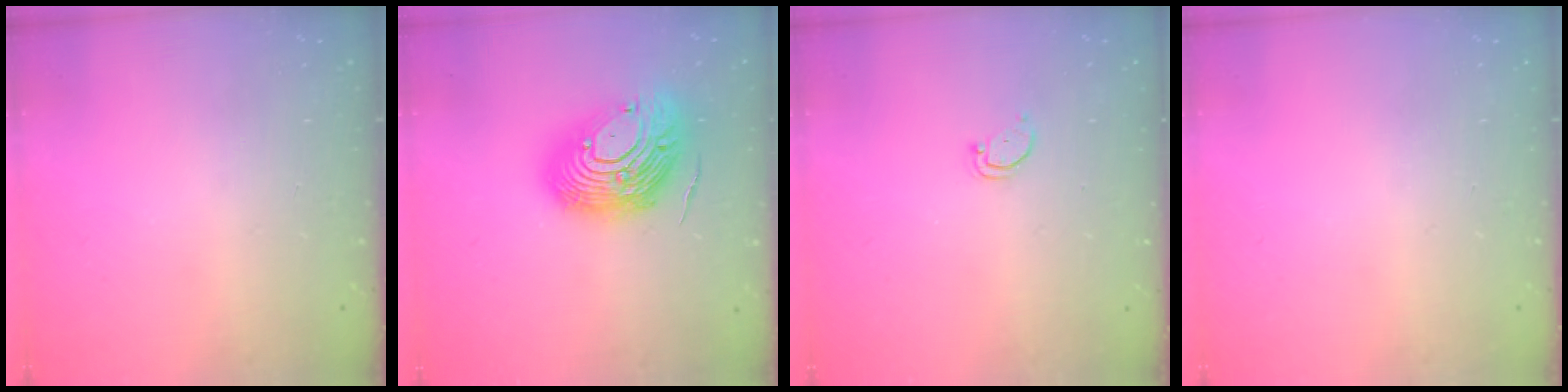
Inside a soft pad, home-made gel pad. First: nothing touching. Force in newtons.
{"total": 19.5, "press": 19.3, "slide": 3.1}
{"total": 1.8, "press": 1.8, "slide": 0.1}
{"total": 0.0}